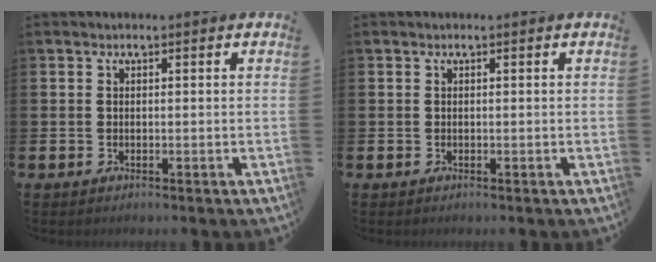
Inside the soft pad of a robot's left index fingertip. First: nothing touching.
{"total": 0.0}